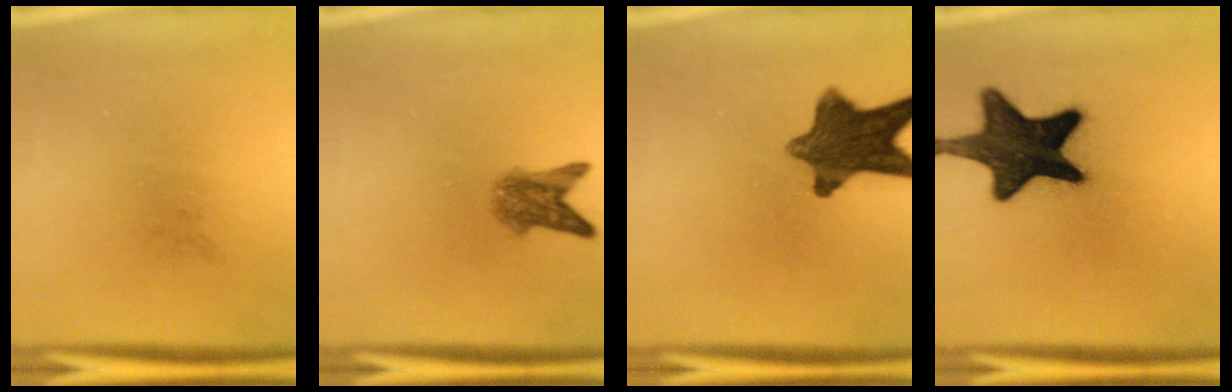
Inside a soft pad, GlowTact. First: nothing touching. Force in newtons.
{"total": 3.9}
{"total": 11.0}
{"total": 16.6}